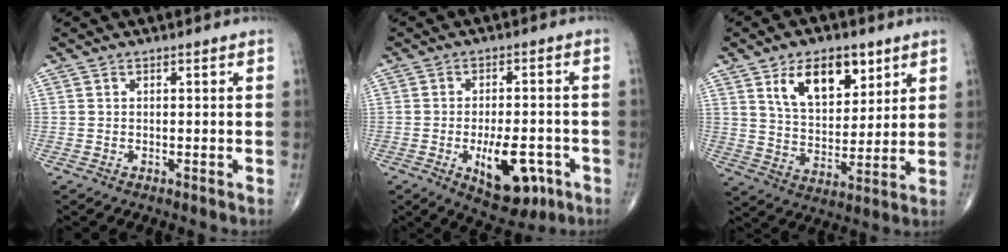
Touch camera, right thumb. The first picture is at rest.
{"total": 11.2, "force": [-4.1, 5.4, 8.9], "torque": [-0.112, 0.009, -0.050]}
{"total": 13.3, "force": [6.7, 7.4, 8.8], "torque": [-0.112, -0.036, 0.122]}